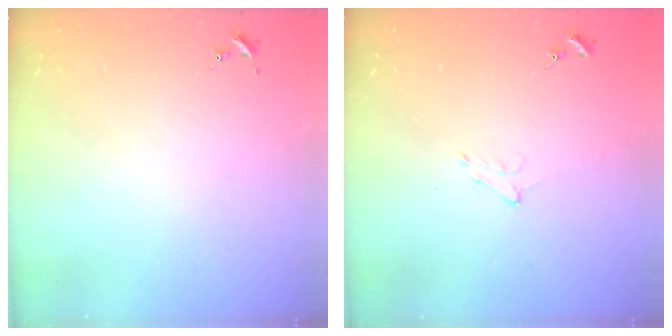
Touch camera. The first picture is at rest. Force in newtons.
{"total": 5.4, "press": 5.3, "slide": 0.8}